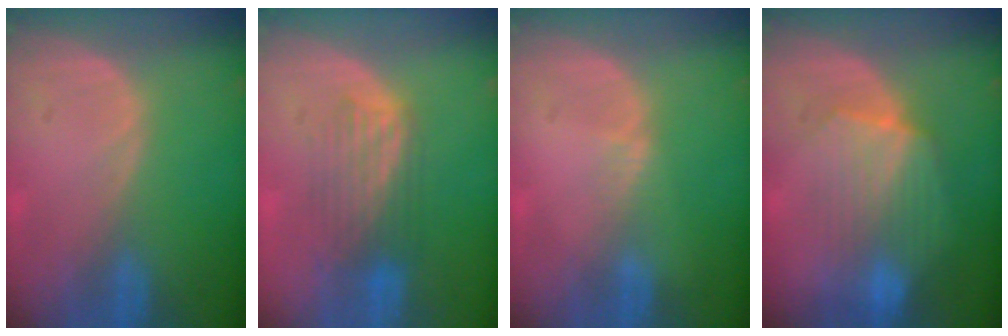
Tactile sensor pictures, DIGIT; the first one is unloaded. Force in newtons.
{"total": 5.4, "press": 5.4, "slide": 0.4}
{"total": 0.8, "press": 0.8, "slide": 0.2}
{"total": 7.6, "press": 7.6, "slide": 0.5}